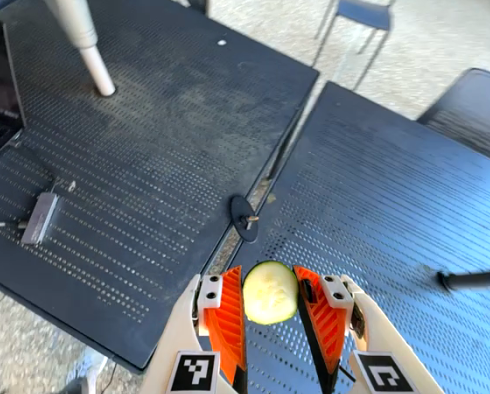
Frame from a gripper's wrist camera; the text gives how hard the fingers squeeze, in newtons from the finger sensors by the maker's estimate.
{"total": 7.9, "left": 7.8, "right": 8.0}